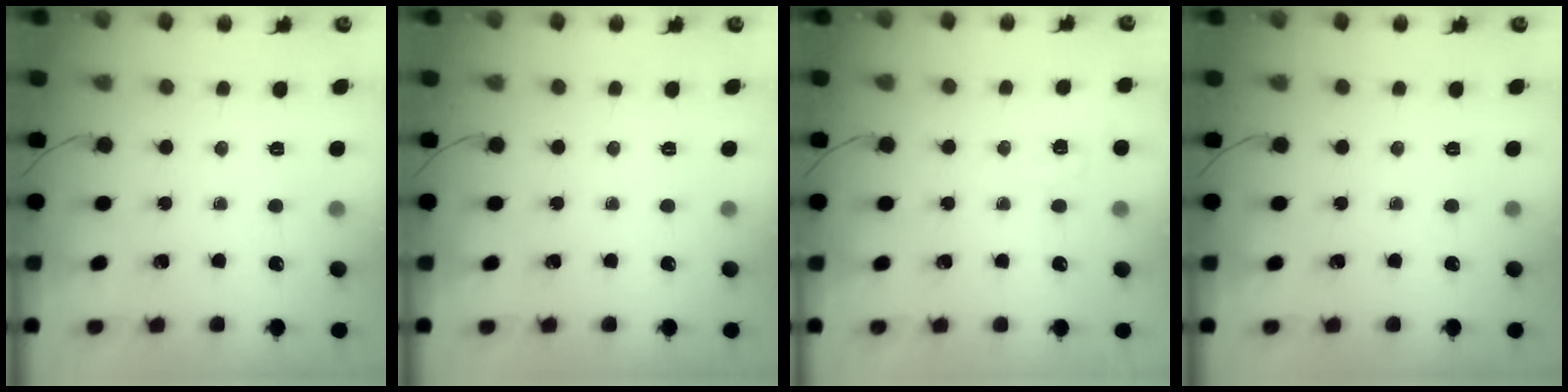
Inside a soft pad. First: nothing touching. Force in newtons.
{"total": 0.0}
{"total": 1.6, "press": 0.2, "slide": 1.6}
{"total": 0.0}